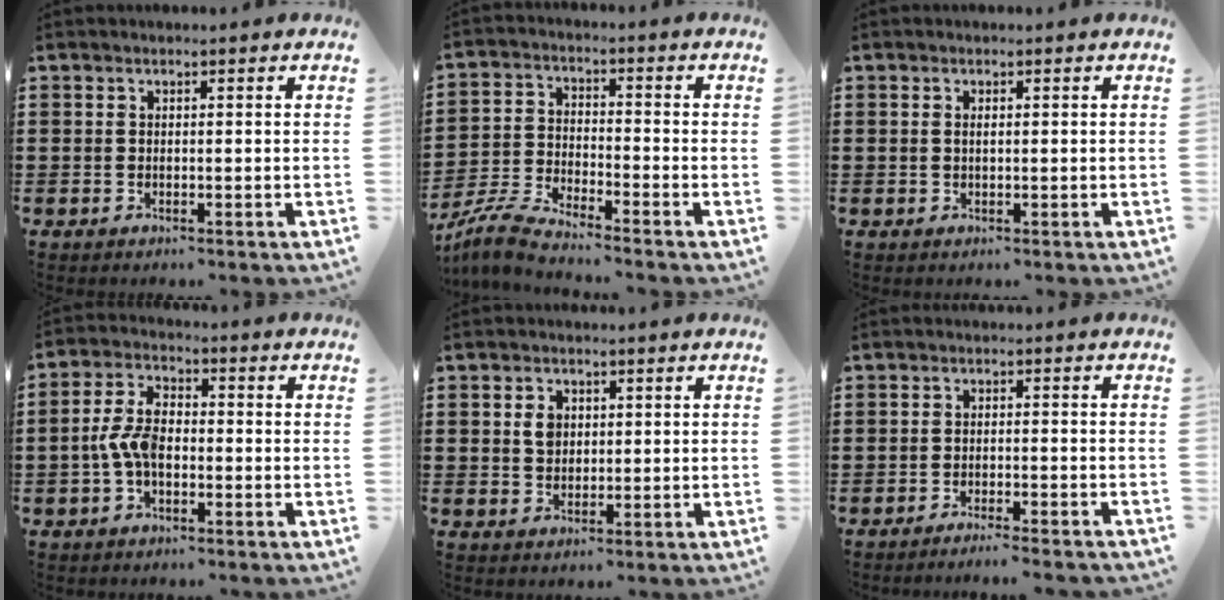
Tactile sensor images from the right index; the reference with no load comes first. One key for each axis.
{"total": 5.7, "fx": -5.5, "fy": -0.2, "fz": 1.5, "tx": -0.050, "ty": -0.011, "tz": -0.113}
{"total": 0.8, "fx": 0.1, "fy": 0.3, "fz": 0.7, "tx": -0.016, "ty": 0.001, "tz": 0.002}
{"total": 5.6, "fx": -1.5, "fy": 3.1, "fz": 4.5, "tx": -0.112, "ty": -0.002, "tz": -0.034}
{"total": 2.7, "fx": 0.7, "fy": 2.1, "fz": 1.5, "tx": -0.037, "ty": 0.009, "tz": 0.012}
{"total": 2.1, "fx": -2.0, "fy": -0.4, "fz": 0.4, "tx": -0.008, "ty": 0.002, "tz": -0.040}